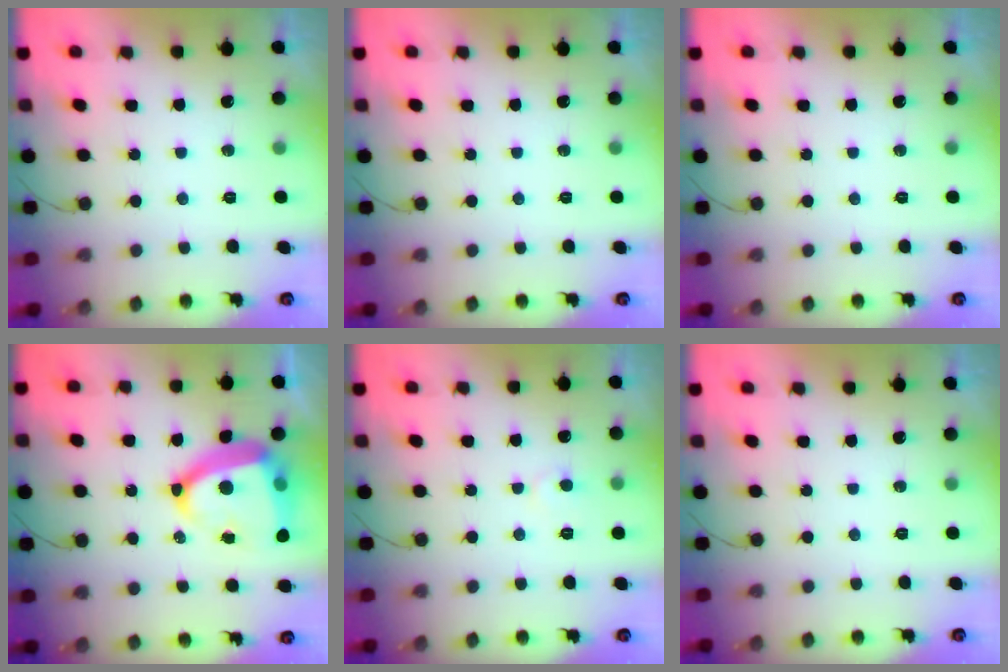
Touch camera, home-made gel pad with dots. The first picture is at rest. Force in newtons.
{"total": 0.0}
{"total": 0.0}
{"total": 17.2, "press": 17.0, "slide": 2.2}
{"total": 5.1, "press": 5.1, "slide": 0.4}
{"total": 0.0}